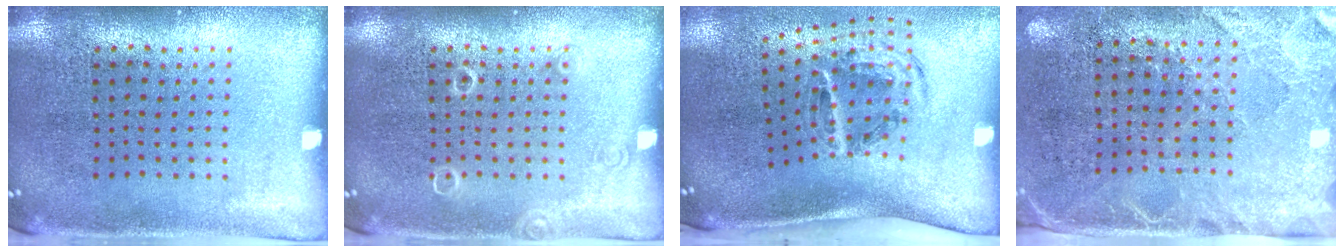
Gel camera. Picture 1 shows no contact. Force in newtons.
{"total": 0.9, "press": 0.9, "slide": 0.1}
{"total": 2.0, "press": 1.2, "slide": 1.5}
{"total": 2.7, "press": 2.3, "slide": 1.3}